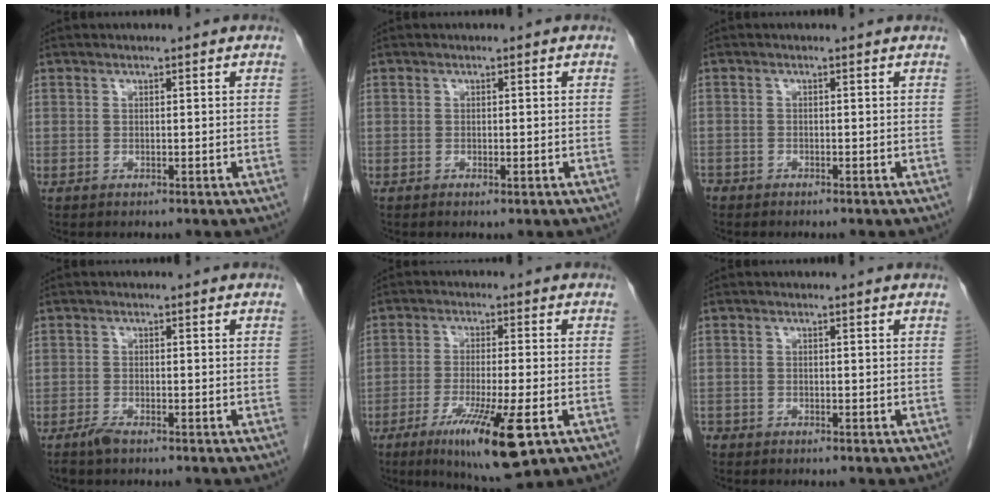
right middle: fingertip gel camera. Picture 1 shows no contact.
{"total": 0.8, "force": [-0.4, 0.2, 0.6], "torque": [-0.011, -0.001, -0.004]}
{"total": 1.5, "force": [-1.0, 1.0, 0.6], "torque": [-0.001, 0.004, -0.013]}
{"total": 1.7, "force": [-1.4, 0.3, 0.9], "torque": [-0.025, -0.003, -0.027]}
{"total": 12.0, "force": [-5.6, 1.2, 10.6], "torque": [-0.183, -0.033, -0.086]}
{"total": 1.5, "force": [-1.1, 0.9, 0.4], "torque": [-0.002, 0.003, -0.017]}